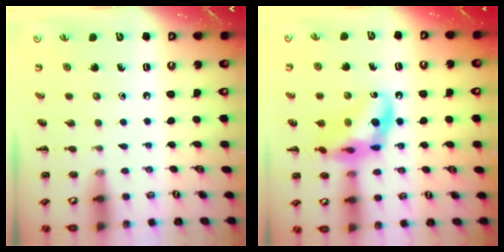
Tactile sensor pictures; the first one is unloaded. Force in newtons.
{"total": 14.4, "press": 14.2, "slide": 2.8}